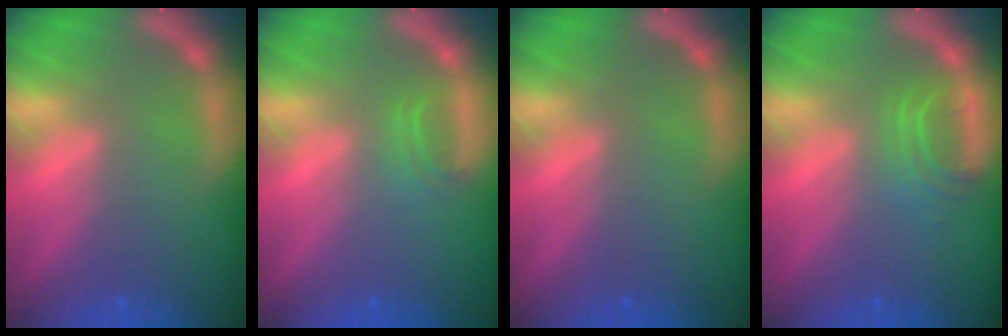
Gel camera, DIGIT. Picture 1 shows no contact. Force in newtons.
{"total": 1.4}
{"total": 0.0}
{"total": 2.9}